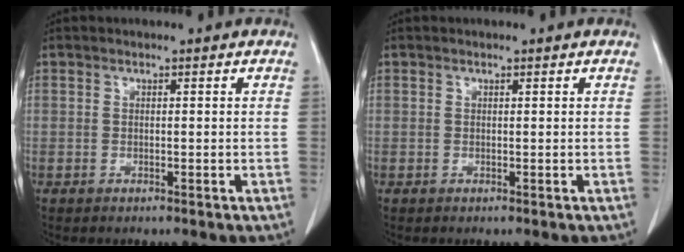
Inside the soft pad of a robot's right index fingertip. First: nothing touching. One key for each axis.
{"total": 0.0}